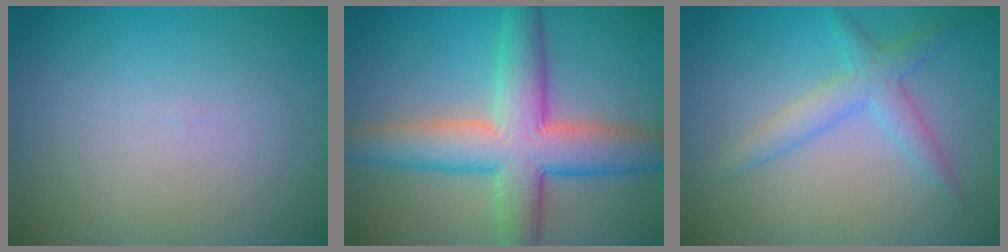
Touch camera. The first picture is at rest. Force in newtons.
{"total": 8.6, "press": 8.6, "slide": 0.2}
{"total": 2.8, "press": 2.8, "slide": 0.1}